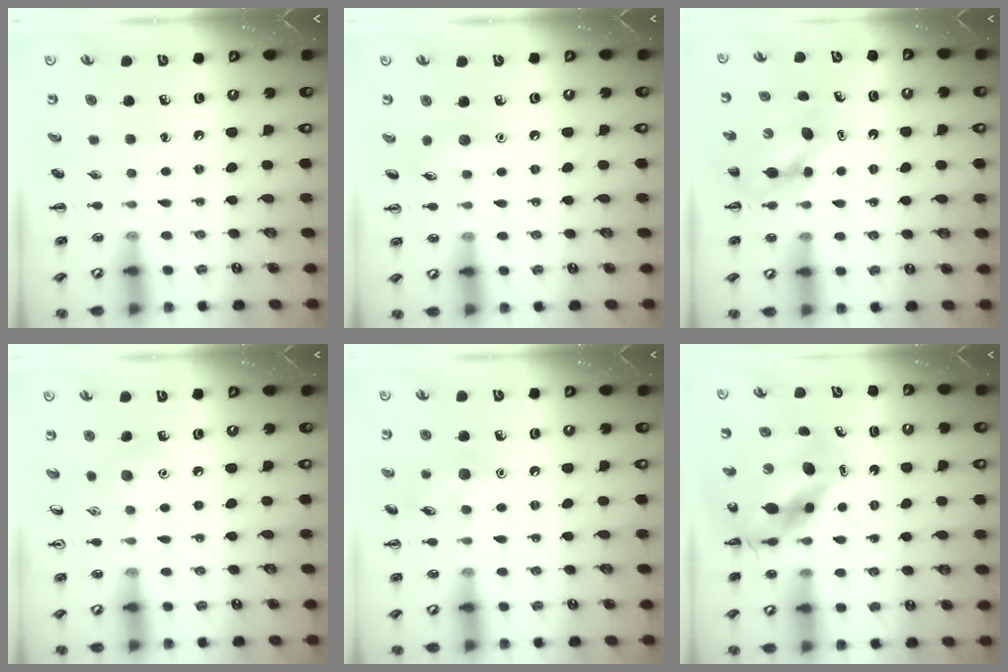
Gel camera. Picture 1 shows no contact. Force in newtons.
{"total": 6.0, "press": 5.8, "slide": 1.6}
{"total": 5.2, "press": 5.2, "slide": 0.3}
{"total": 6.7, "press": 6.4, "slide": 1.8}
{"total": 8.2, "press": 8.1, "slide": 1.2}
{"total": 9.3, "press": 9.0, "slide": 2.4}